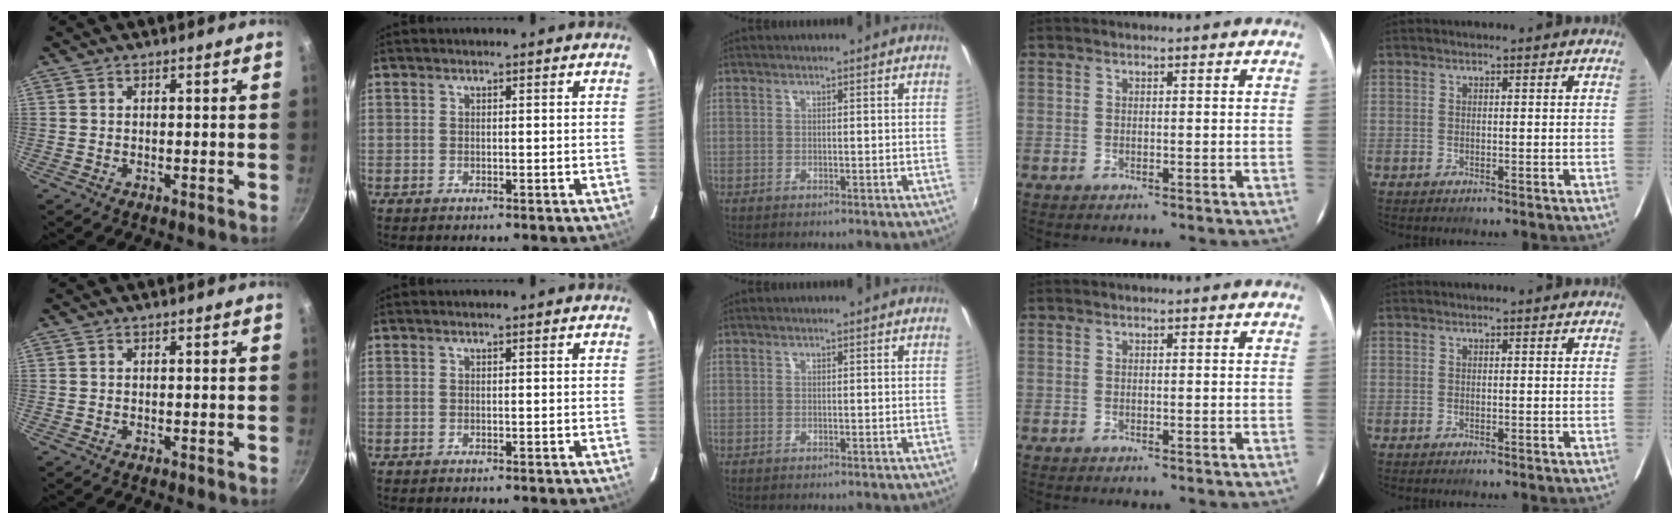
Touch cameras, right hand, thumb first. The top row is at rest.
{}